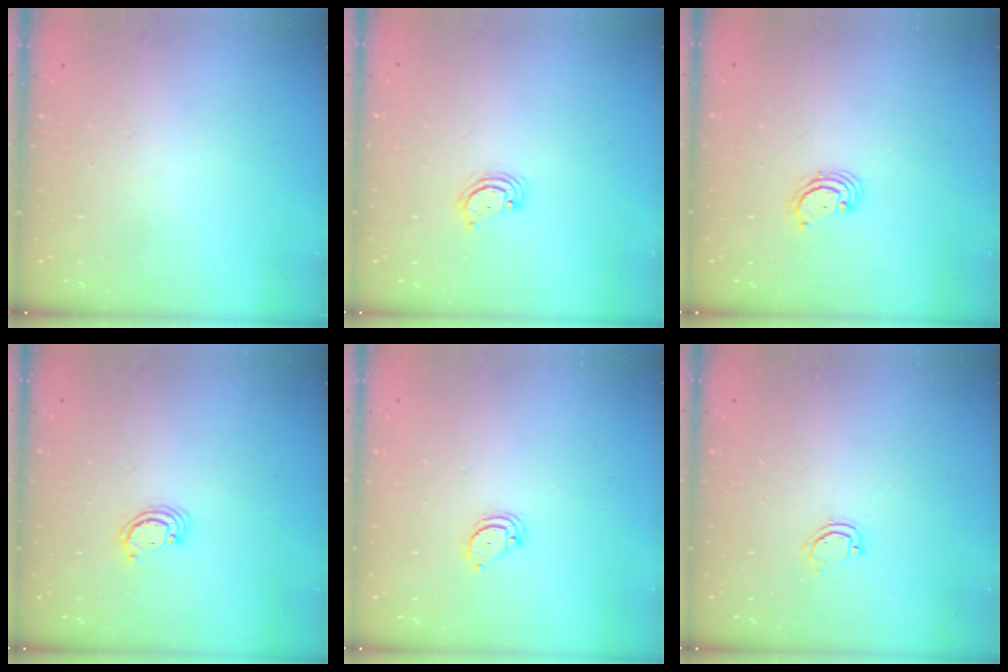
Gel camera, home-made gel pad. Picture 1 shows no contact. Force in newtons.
{"total": 2.8, "press": 2.8, "slide": 0.2}
{"total": 2.6, "press": 2.6, "slide": 0.3}
{"total": 2.6, "press": 2.5, "slide": 0.2}
{"total": 2.6, "press": 2.6, "slide": 0.2}
{"total": 3.1, "press": 3.1, "slide": 0.2}